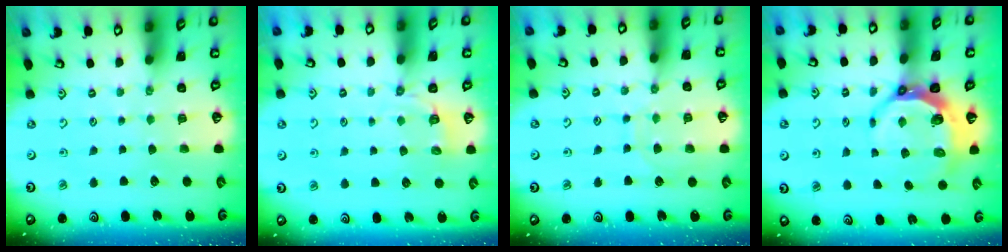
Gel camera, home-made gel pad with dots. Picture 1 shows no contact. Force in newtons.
{"total": 2.9, "press": 2.0, "slide": 2.1}
{"total": 8.4, "press": 8.4, "slide": 0.7}
{"total": 7.9, "press": 6.9, "slide": 4.0}